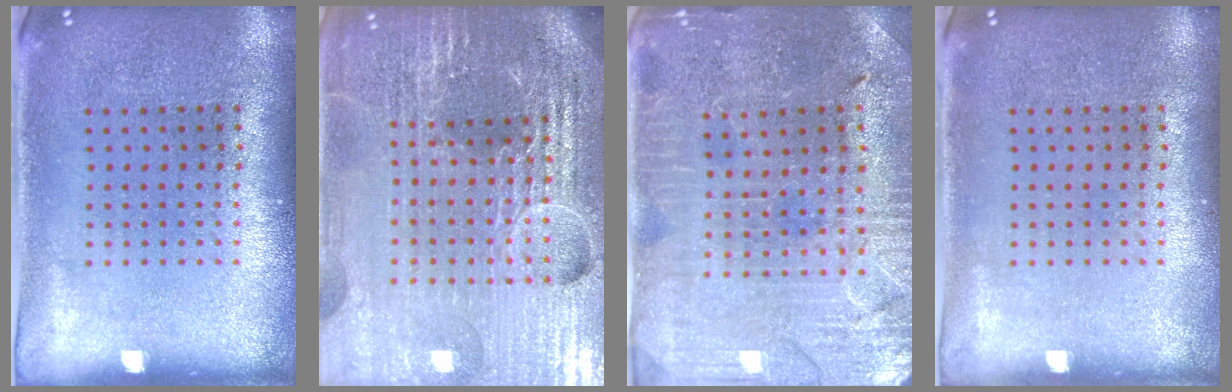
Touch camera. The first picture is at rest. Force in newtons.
{"total": 6.4, "press": 5.6, "slide": 3.0}
{"total": 1.5, "press": 1.4, "slide": 0.2}
{"total": 0.0}